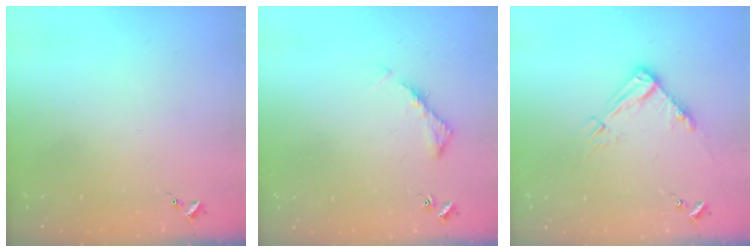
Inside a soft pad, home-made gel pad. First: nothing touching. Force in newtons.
{"total": 5.0, "press": 4.9, "slide": 0.8}
{"total": 9.8, "press": 9.8, "slide": 1.0}